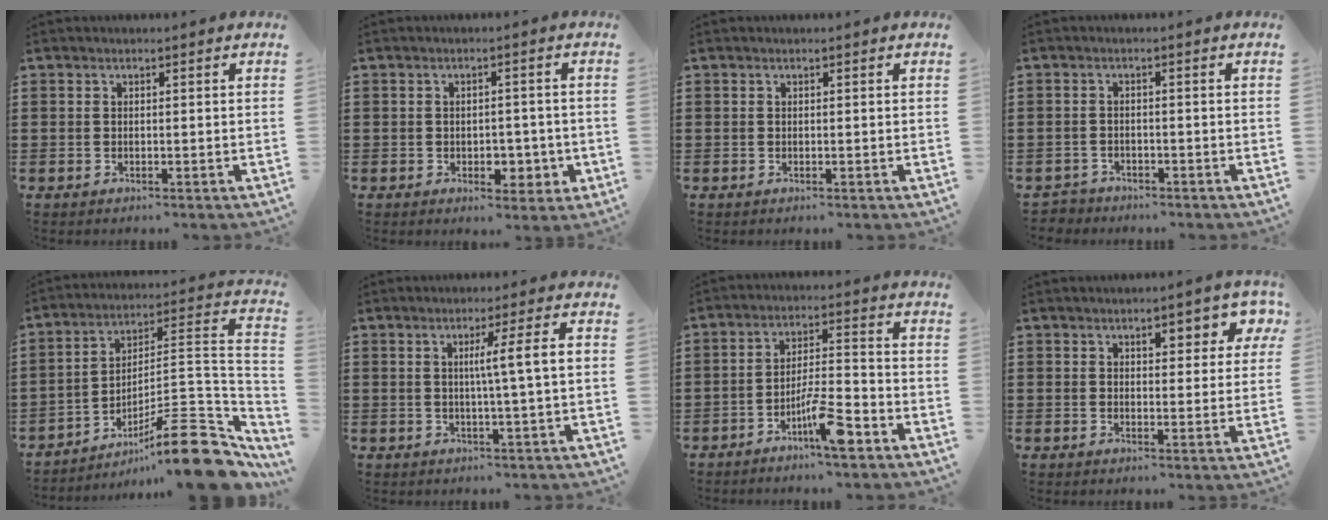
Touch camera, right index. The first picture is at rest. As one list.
[{"total": 3.6, "force": [-1.0, 2.6, 2.3], "torque": [-0.029, -0.002, -0.023]}, {"total": 0.0}, {"total": 1.9, "force": [-1.8, 0.5, -0.2], "torque": [-0.003, 0.002, -0.041]}, {"total": 14.8, "force": [-9.5, 3.0, 10.9], "torque": [-0.140, 0.029, -0.162]}, {"total": 5.3, "force": [0.4, -0.6, 5.2], "torque": [-0.097, -0.007, 0.000]}, {"total": 8.0, "force": [-4.6, 1.6, 6.3], "torque": [-0.117, 0.006, -0.083]}, {"total": 4.6, "force": [2.5, 2.1, 3.2], "torque": [-0.040, 0.000, 0.034]}]